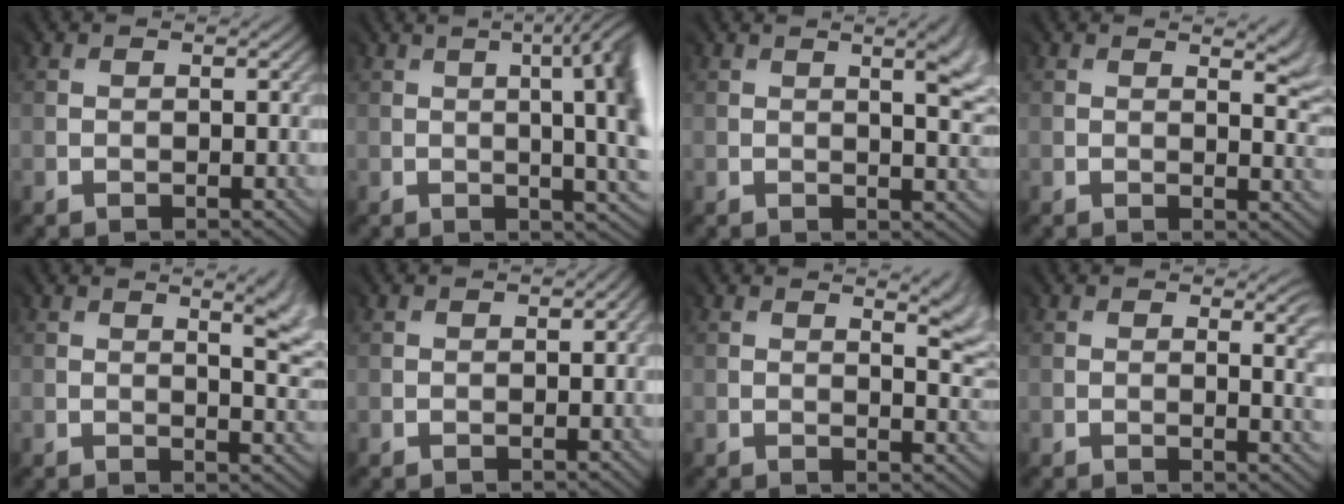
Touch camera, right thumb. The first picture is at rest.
{"total": 11.5, "force": [0.3, 3.9, 10.9], "torque": [-0.099, 0.018, -0.005]}
{"total": 5.4, "force": [1.6, 1.5, 4.9], "torque": [-0.045, 0.010, 0.017]}
{"total": 4.7, "force": [1.9, 1.4, 4.0], "torque": [-0.039, -0.001, 0.029]}
{"total": 6.1, "force": [2.4, 1.7, 5.3], "torque": [-0.051, 0.012, 0.026]}
{"total": 0.8, "force": [-0.2, 0.6, 0.5], "torque": [-0.001, -0.001, 0.001]}
{"total": 4.7, "force": [2.2, 1.3, 3.9], "torque": [-0.037, 0.002, 0.030]}
{"total": 4.5, "force": [0.6, 1.8, 4.1], "torque": [-0.051, -0.003, 0.008]}